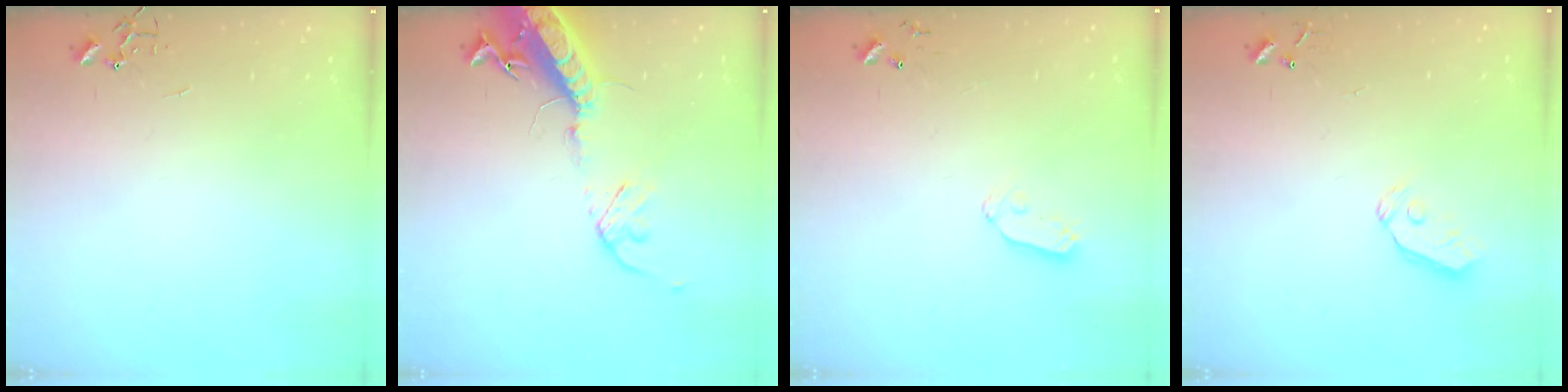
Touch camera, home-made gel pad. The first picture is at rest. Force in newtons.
{"total": 17.1, "press": 16.6, "slide": 4.0}
{"total": 6.0, "press": 6.0, "slide": 0.5}
{"total": 5.3, "press": 5.3, "slide": 0.4}